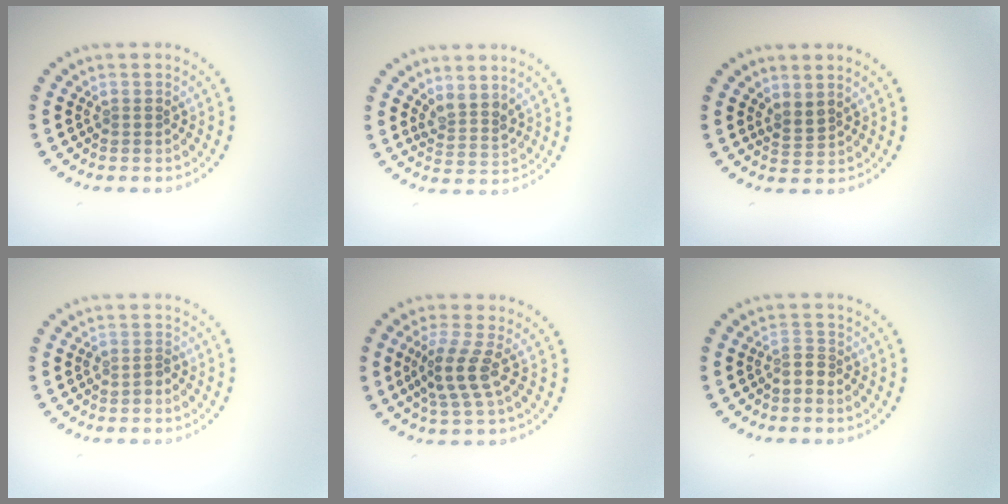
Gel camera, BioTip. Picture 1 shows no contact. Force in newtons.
{"total": 2.4, "press": 1.9, "slide": 1.5}
{"total": 1.5, "press": 1.1, "slide": 1.0}
{"total": 1.1, "press": 0.8, "slide": 0.7}
{"total": 3.5, "press": 3.0, "slide": 1.9}
{"total": 1.6, "press": 1.2, "slide": 1.0}